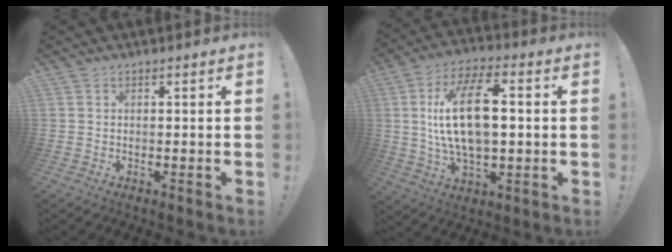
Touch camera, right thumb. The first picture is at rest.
{"total": 18.0, "force": [1.8, 8.6, 15.7], "torque": [-0.285, 0.007, 0.024]}